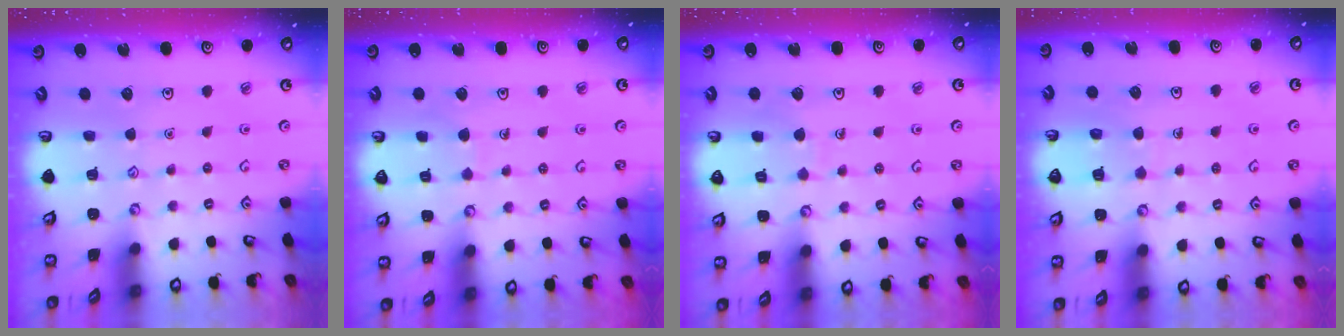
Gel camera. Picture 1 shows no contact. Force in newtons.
{"total": 4.1, "press": 4.1, "slide": 0.2}
{"total": 5.7, "press": 5.7, "slide": 0.2}
{"total": 4.7, "press": 4.7, "slide": 0.4}